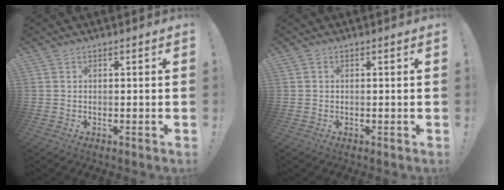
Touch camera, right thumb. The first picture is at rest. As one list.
[{"total": 0.0}]